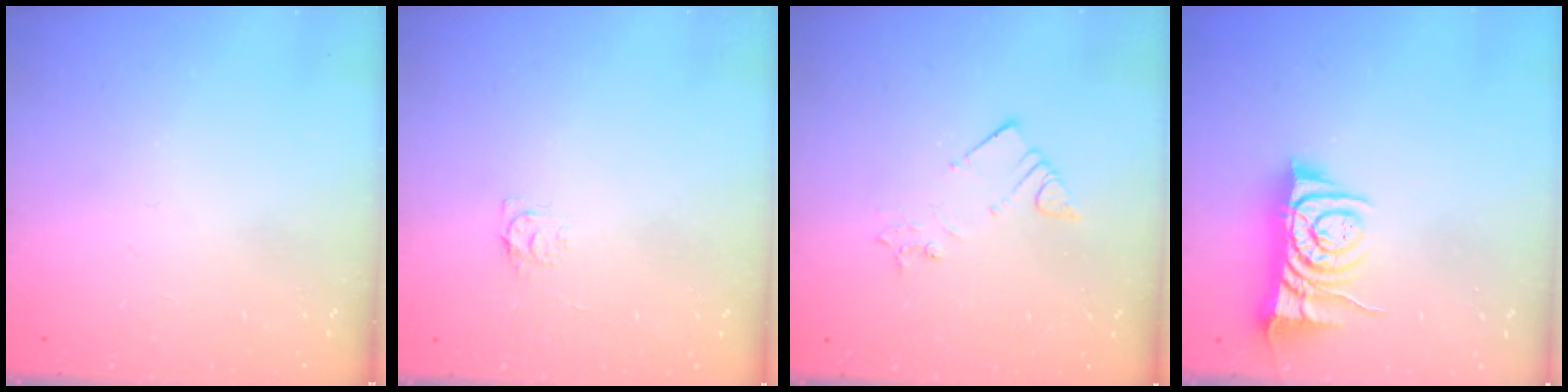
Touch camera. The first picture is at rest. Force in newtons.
{"total": 3.7, "press": 3.6, "slide": 0.4}
{"total": 2.8, "press": 2.7, "slide": 0.5}
{"total": 7.7, "press": 7.6, "slide": 1.1}